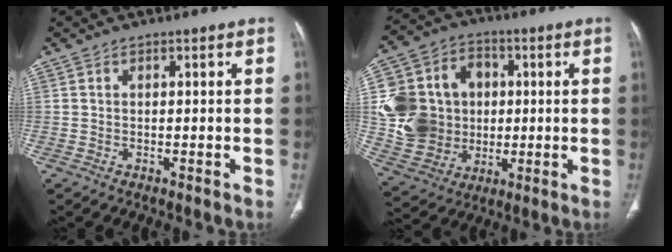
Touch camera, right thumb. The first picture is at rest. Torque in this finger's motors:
{"motor_torque": [-0.01, 0.40, 0.48, 0.66, 0.07]}